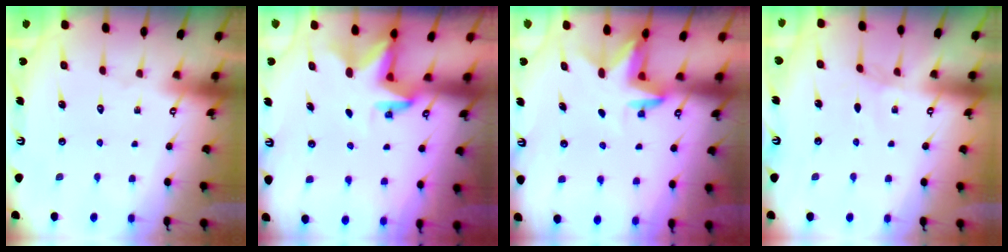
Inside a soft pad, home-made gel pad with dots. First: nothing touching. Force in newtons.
{"total": 2.7, "press": 2.7, "slide": 0.3}
{"total": 3.4, "press": 3.3, "slide": 0.4}
{"total": 0.0}